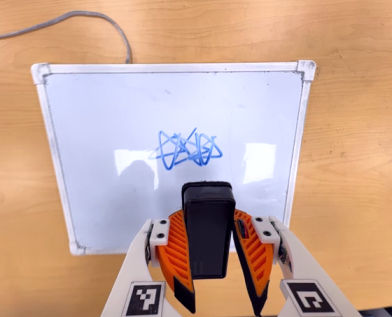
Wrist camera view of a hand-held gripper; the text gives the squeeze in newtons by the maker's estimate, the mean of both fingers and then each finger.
{"total": 9.0, "left": 7.8, "right": 10.2}